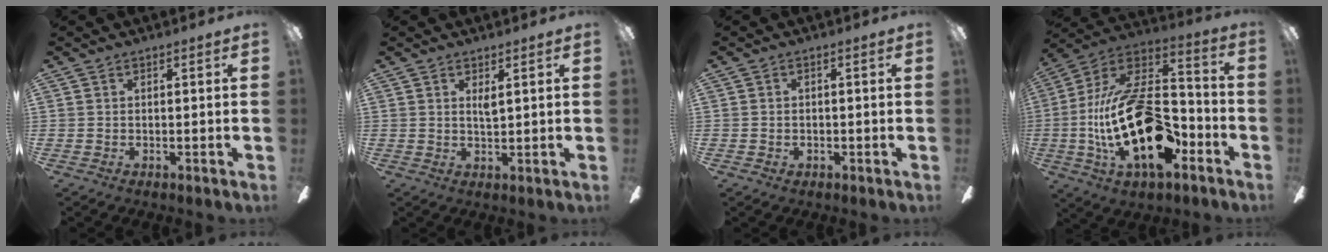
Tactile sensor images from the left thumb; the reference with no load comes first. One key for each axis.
{"total": 2.0, "fx": 1.1, "fy": 0.3, "fz": 1.7, "tx": -0.036, "ty": 0.000, "tz": 0.017}
{"total": 0.8, "fx": -0.3, "fy": 0.6, "fz": 0.5, "tx": -0.008, "ty": 0.004, "tz": -0.008}
{"total": 27.5, "fx": -6.2, "fy": 13.9, "fz": 22.9, "tx": -0.462, "ty": 0.032, "tz": -0.102}